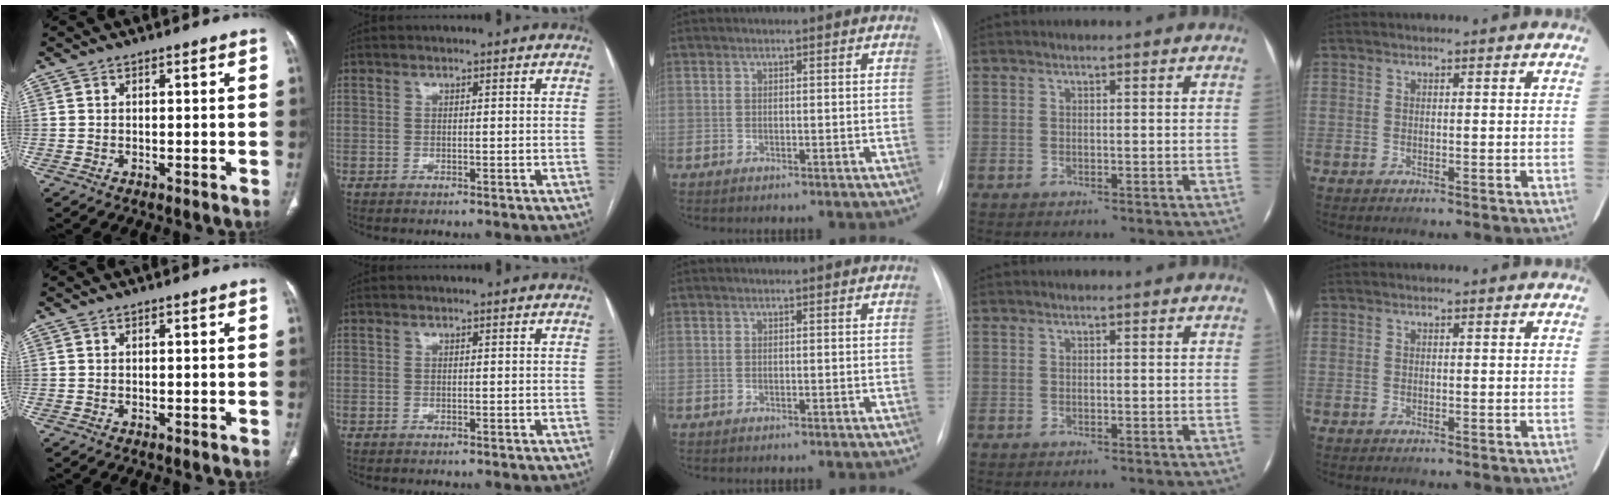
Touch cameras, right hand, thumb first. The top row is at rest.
{}